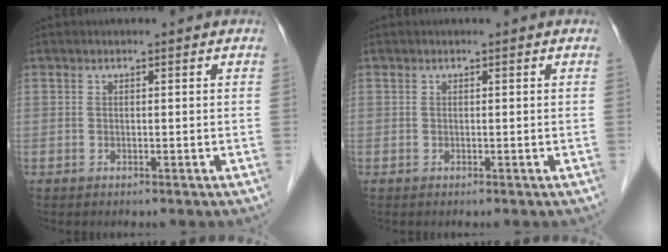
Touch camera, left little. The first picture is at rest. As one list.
[{"total": 0.0}]